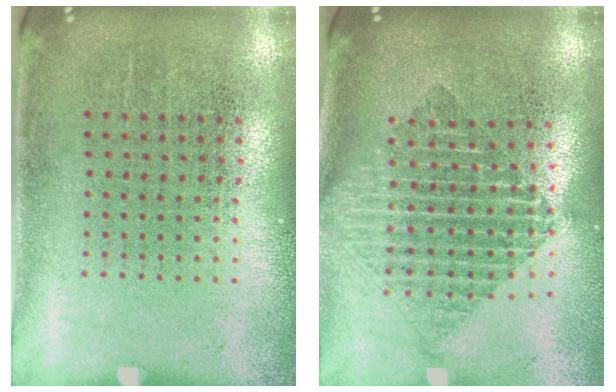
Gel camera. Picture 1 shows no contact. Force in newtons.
{"total": 1.9, "press": 1.6, "slide": 1.1}